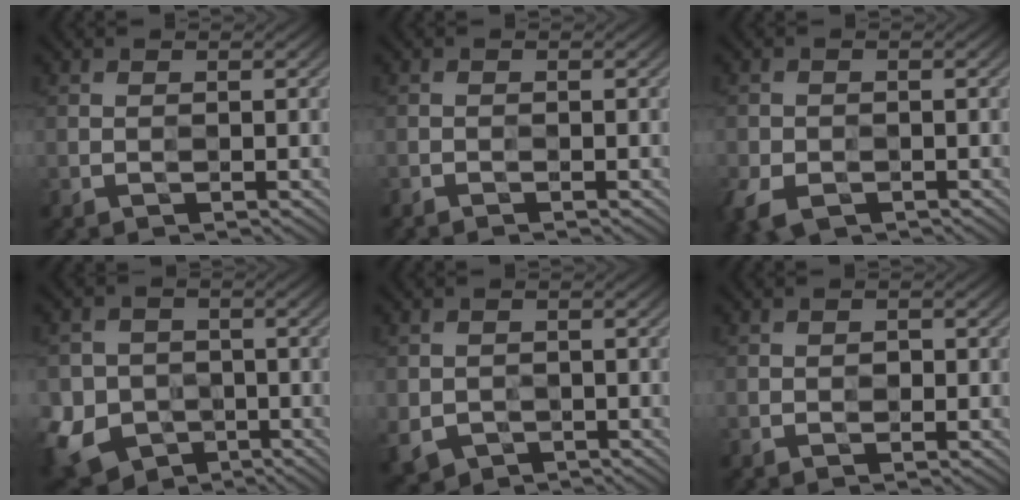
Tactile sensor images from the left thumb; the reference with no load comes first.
{"total": 0.9, "force": [-0.9, -0.1, 0.2], "torque": [-0.001, -0.001, -0.015]}
{"total": 3.6, "force": [-2.0, 2.6, 1.6], "torque": [-0.041, -0.015, -0.039]}
{"total": 9.0, "force": [-3.4, 8.0, 2.5], "torque": [-0.080, -0.037, -0.081]}
{"total": 2.1, "force": [-0.6, 2.0, 0.2], "torque": [-0.018, -0.016, -0.010]}
{"total": 0.7, "force": [-0.3, 0.6, 0.2], "torque": [0.004, -0.002, -0.002]}